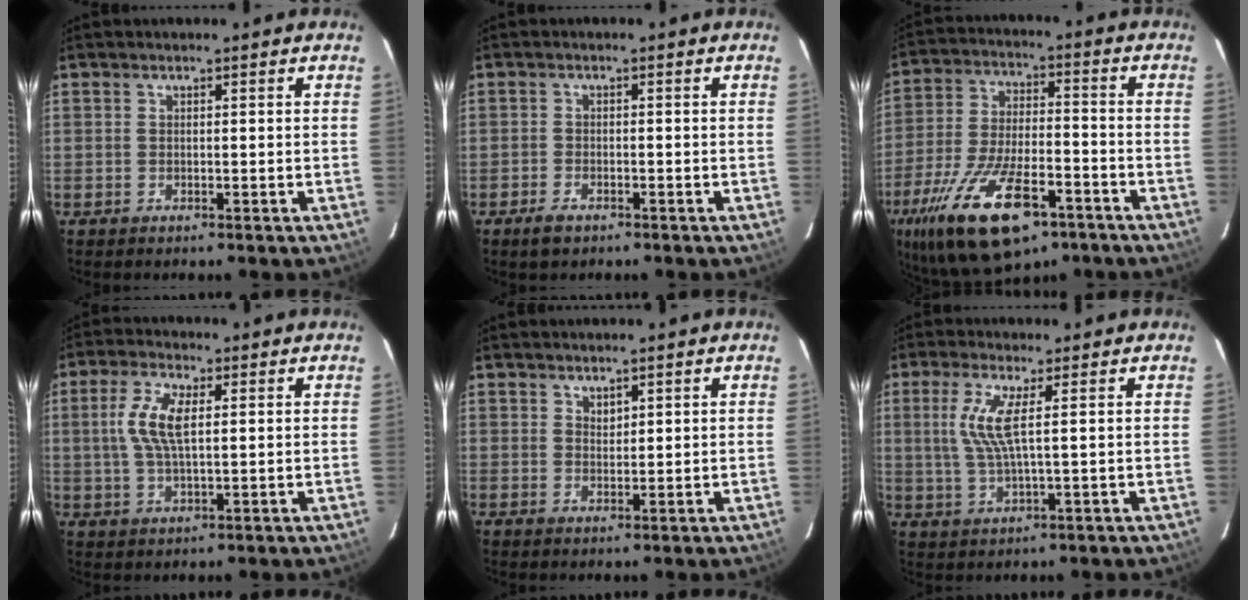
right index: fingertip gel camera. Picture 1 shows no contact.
{"total": 2.9, "force": [-2.1, 1.4, 1.5], "torque": [-0.039, -0.005, -0.040]}
{"total": 22.9, "force": [-13.4, 9.4, 16.0], "torque": [-0.328, -0.044, -0.221]}
{"total": 7.8, "force": [1.4, 2.9, 7.1], "torque": [-0.146, 0.008, 0.029]}
{"total": 1.4, "force": [1.1, 0.8, 0.4], "torque": [-0.004, 0.001, 0.021]}
{"total": 6.7, "force": [1.5, 0.7, 6.5], "torque": [-0.141, -0.003, 0.032]}